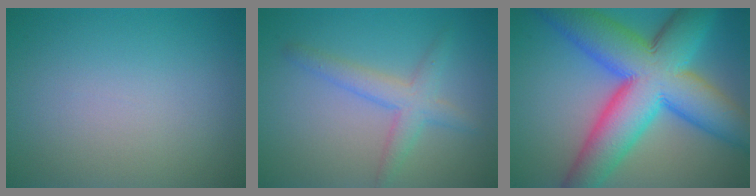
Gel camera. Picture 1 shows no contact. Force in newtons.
{"total": 3.0, "press": 3.0, "slide": 0.1}
{"total": 14.5, "press": 14.5, "slide": 0.3}